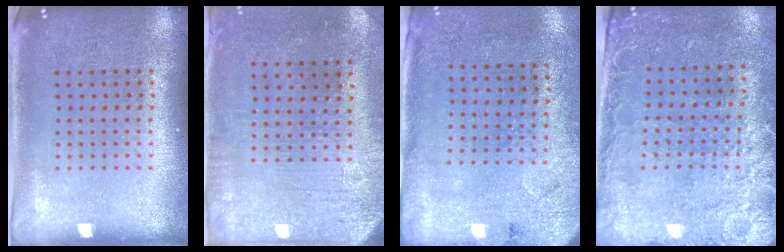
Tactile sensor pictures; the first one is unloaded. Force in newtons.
{"total": 3.1, "press": 2.5, "slide": 1.8}
{"total": 2.7, "press": 2.2, "slide": 1.5}
{"total": 2.5, "press": 2.2, "slide": 1.3}